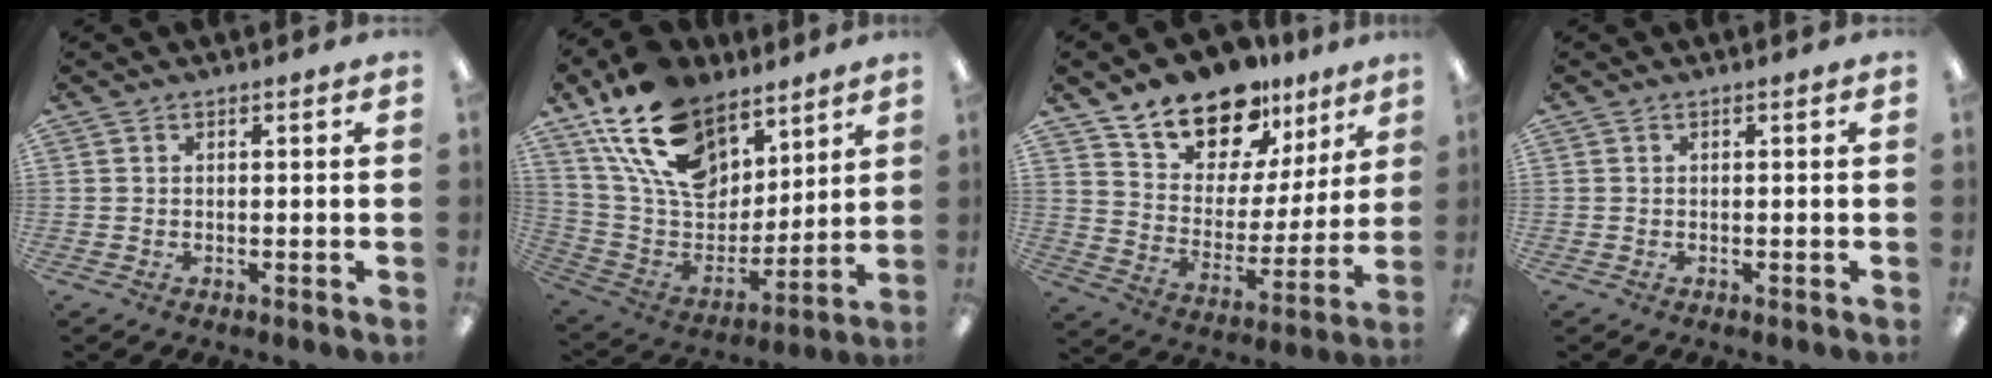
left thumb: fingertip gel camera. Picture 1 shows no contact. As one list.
[{"total": 21.3, "force": [13.6, 12.5, 10.7], "torque": [-0.205, -0.065, 0.254]}, {"total": 15.7, "force": [13.3, 7.4, 3.9], "torque": [-0.087, -0.101, 0.247]}, {"total": 0.0}]